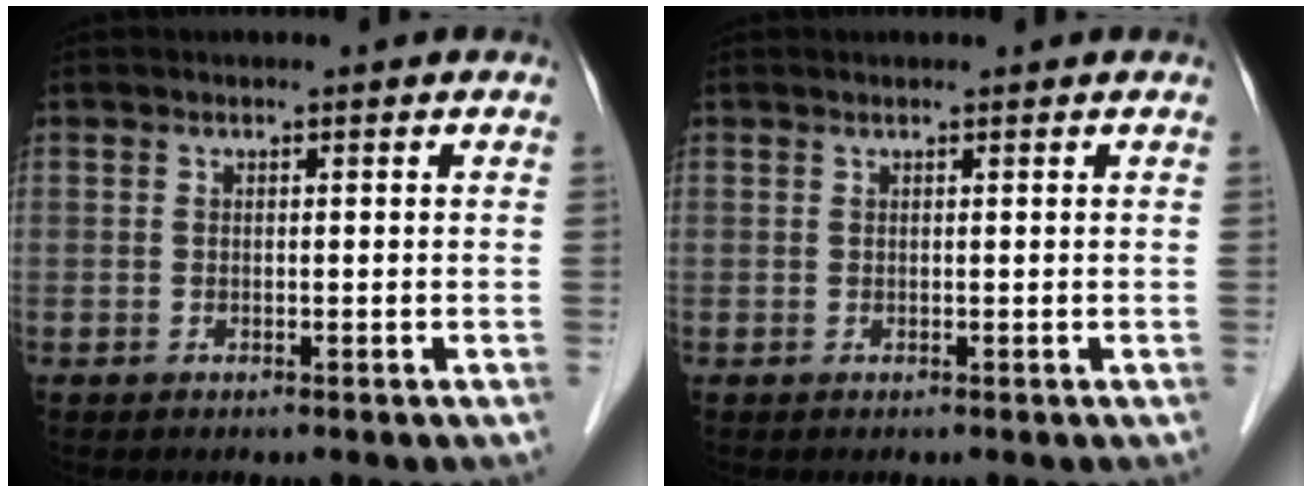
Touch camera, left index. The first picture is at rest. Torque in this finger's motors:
{"motor_torque": [0.00, -0.02, -0.01, -0.01]}